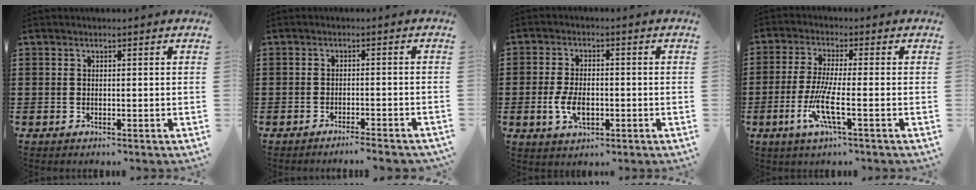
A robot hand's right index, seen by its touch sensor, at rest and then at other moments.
{"total": 2.0, "force": [-1.8, -0.4, 0.7], "torque": [-0.014, -0.003, -0.034]}
{"total": 5.1, "force": [-1.2, 2.6, 4.2], "torque": [-0.096, -0.006, -0.024]}
{"total": 7.0, "force": [-2.3, 0.8, 6.5], "torque": [-0.151, -0.019, -0.053]}